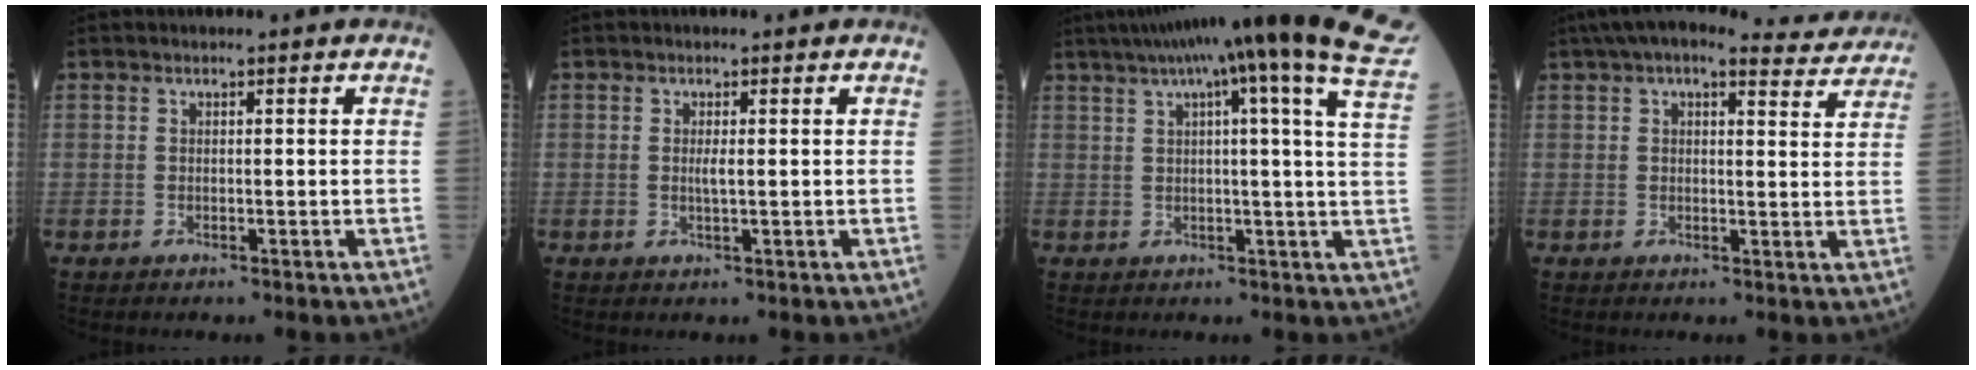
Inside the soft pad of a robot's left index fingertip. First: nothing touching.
{"total": 1.2, "force": [-0.2, 0.0, 1.2], "torque": [-0.030, -0.006, -0.002]}
{"total": 22.6, "force": [16.6, -0.5, 15.2], "torque": [-0.233, -0.003, 0.198]}
{"total": 12.6, "force": [11.3, 3.1, 4.8], "torque": [-0.059, 0.028, 0.133]}